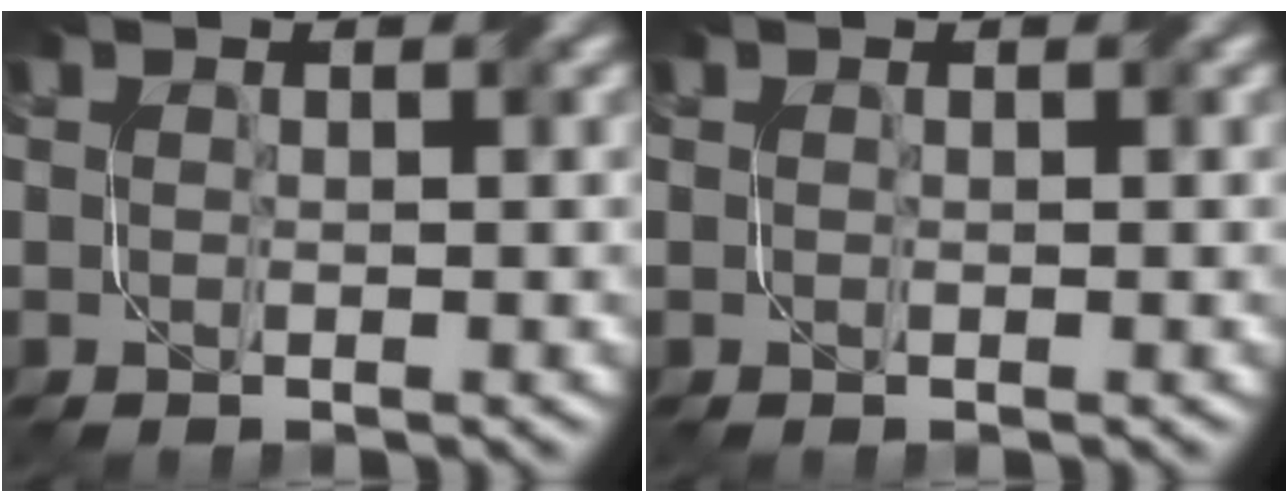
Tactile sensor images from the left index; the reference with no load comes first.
{"total": 0.0}